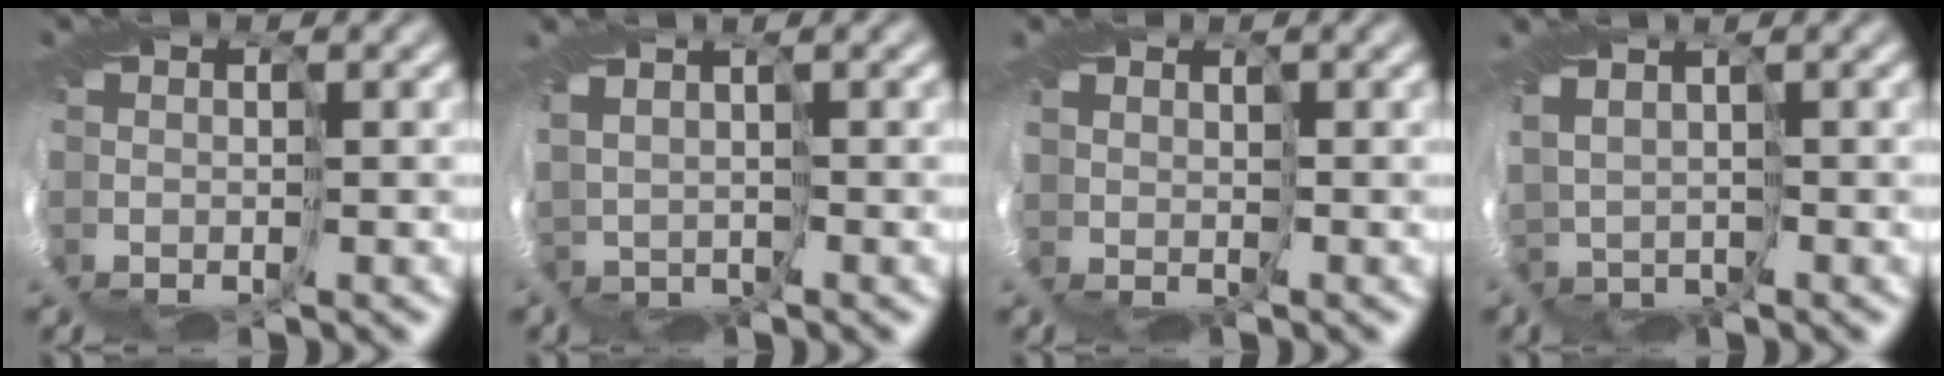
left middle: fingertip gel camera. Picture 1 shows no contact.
{"total": 1.4, "force": [1.4, -0.1, -0.3], "torque": [-0.021, 0.004, 0.014]}
{"total": 1.5, "force": [1.2, 0.7, -0.6], "torque": [-0.005, 0.004, 0.009]}
{"total": 1.5, "force": [1.5, 0.1, -0.1], "torque": [-0.029, 0.003, 0.014]}